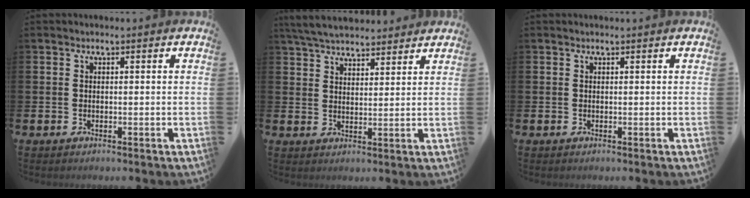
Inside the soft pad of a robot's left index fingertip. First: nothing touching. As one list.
[{"total": 5.4, "force": [5.2, 1.1, 1.0], "torque": [-0.042, -0.018, 0.096]}, {"total": 0.0}]